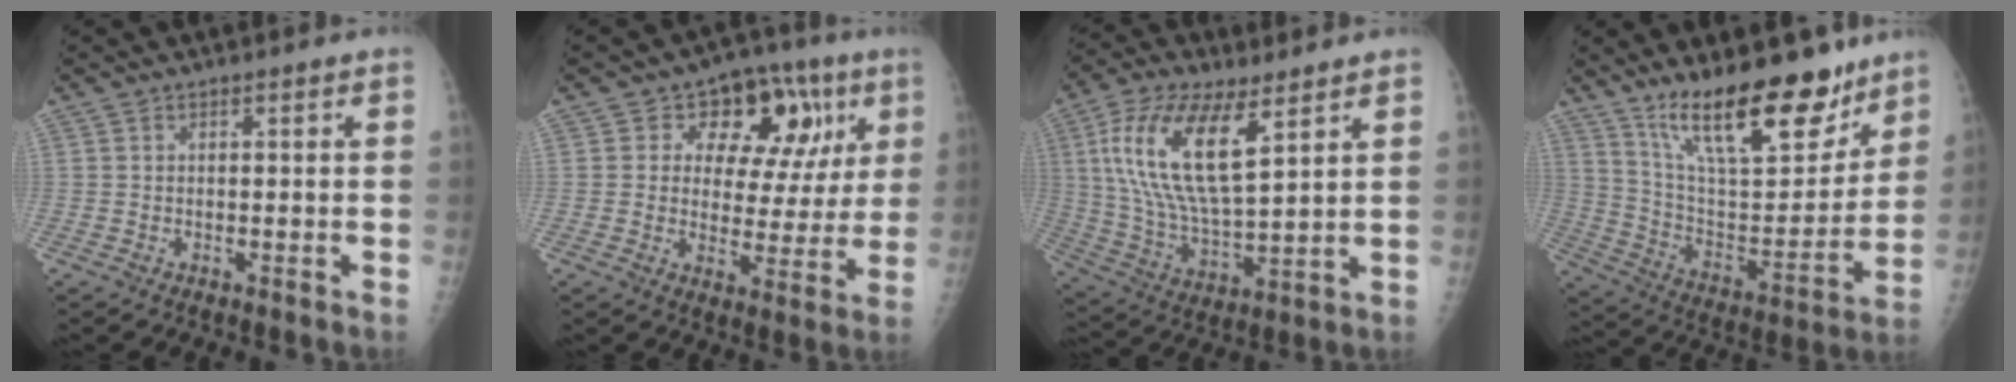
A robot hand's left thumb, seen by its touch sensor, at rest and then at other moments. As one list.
[{"total": 15.4, "force": [5.6, 10.0, 10.2], "torque": [-0.078, 0.003, 0.076]}, {"total": 18.1, "force": [7.2, 7.2, 15.0], "torque": [-0.287, -0.023, 0.139]}, {"total": 22.0, "force": [15.7, 7.6, 13.5], "torque": [-0.168, -0.093, 0.268]}]